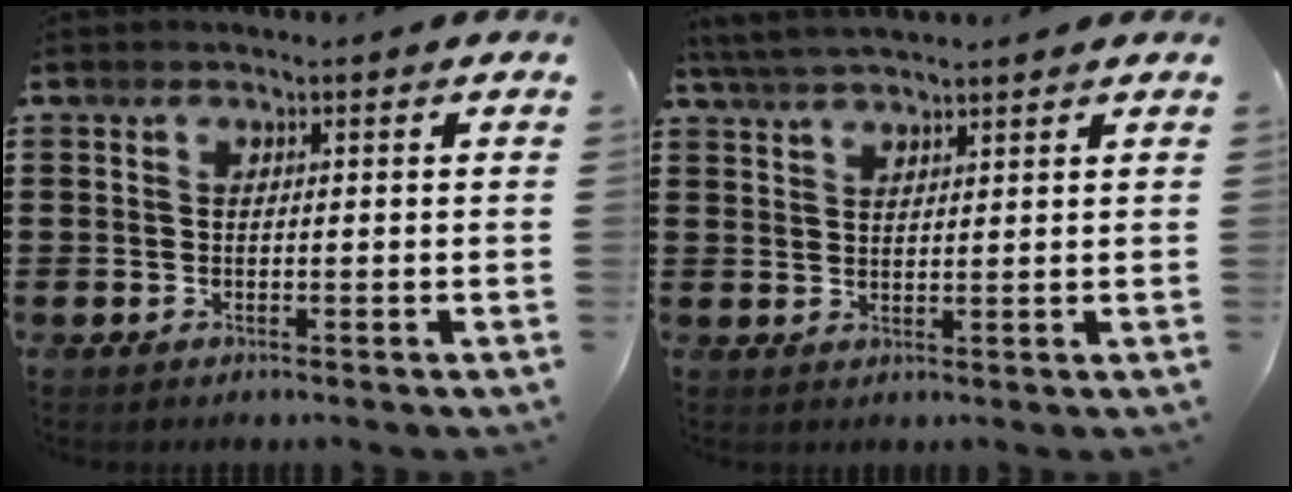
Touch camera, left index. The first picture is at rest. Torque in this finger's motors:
{"motor_torque": [1.20, -0.94, 0.59, 0.17]}